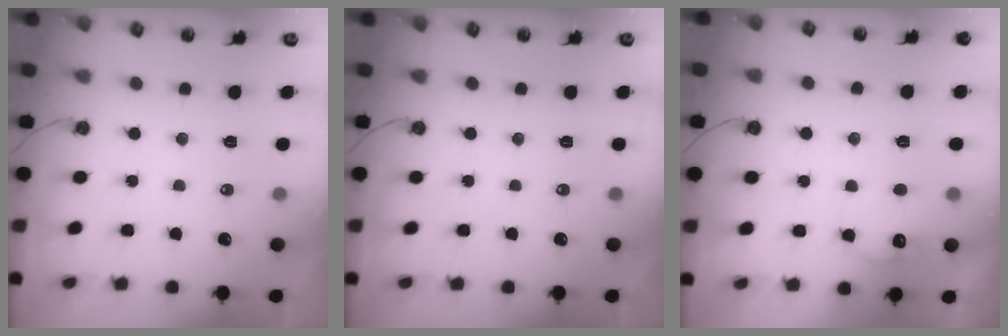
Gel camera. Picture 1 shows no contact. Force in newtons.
{"total": 0.0}
{"total": 10.8, "press": 10.8, "slide": 0.4}